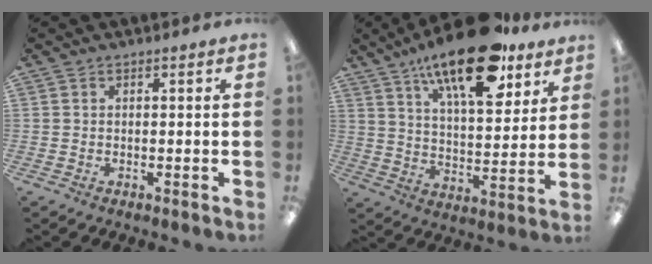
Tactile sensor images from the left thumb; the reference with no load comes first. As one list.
[{"total": 20.7, "force": [14.3, 7.5, 12.9], "torque": [-0.202, -0.073, 0.234]}]